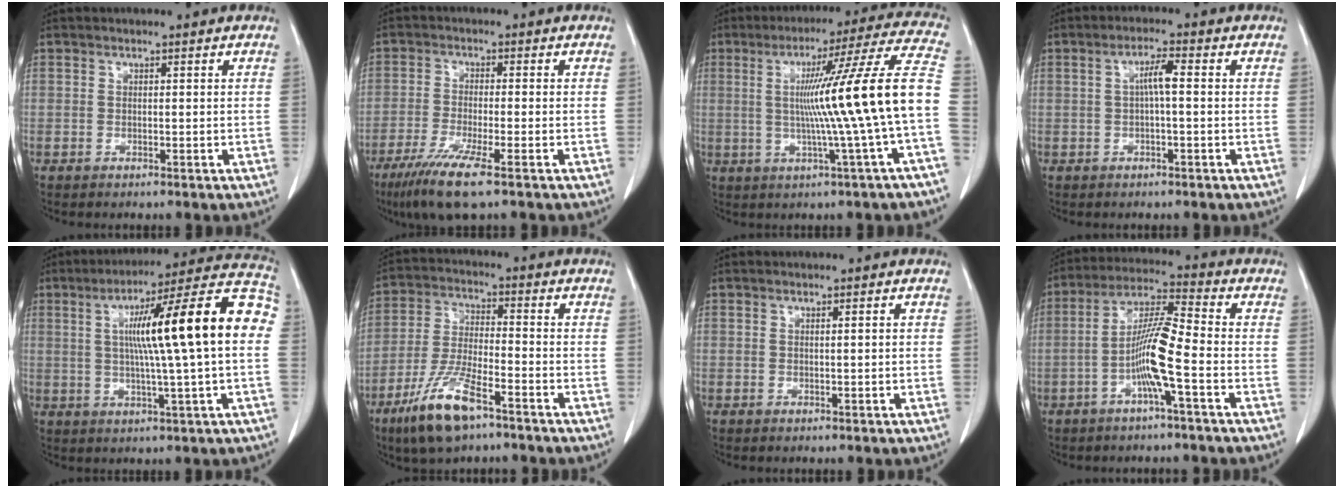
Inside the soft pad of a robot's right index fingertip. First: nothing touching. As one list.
[{"total": 8.2, "force": [-5.1, 0.1, 6.3], "torque": [-0.120, -0.024, -0.090]}, {"total": 17.0, "force": [-0.8, -2.7, 16.8], "torque": [-0.238, 0.013, -0.018]}, {"total": 3.3, "force": [0.2, 0.2, 3.3], "torque": [-0.061, 0.007, 0.004]}, {"total": 19.0, "force": [2.2, 0.3, 18.9], "torque": [-0.272, 0.031, 0.023]}, {"total": 11.3, "force": [-7.1, 2.4, 8.5], "torque": [-0.178, -0.022, -0.132]}, {"total": 0.8, "force": [0.1, 0.0, 0.8], "torque": [-0.015, 0.001, 0.002]}, {"total": 9.2, "force": [-2.9, 0.0, 8.8], "torque": [-0.172, 0.012, -0.056]}]